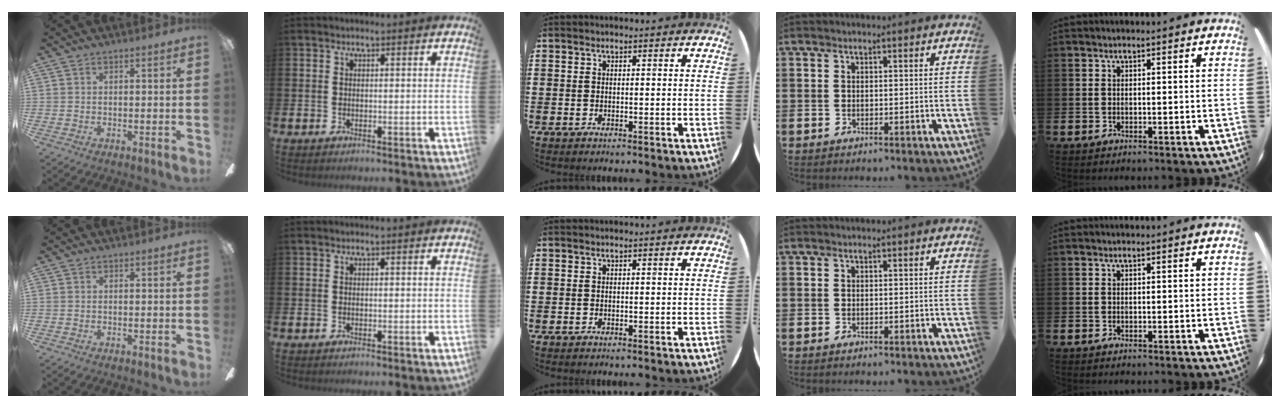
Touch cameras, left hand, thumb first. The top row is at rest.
{}